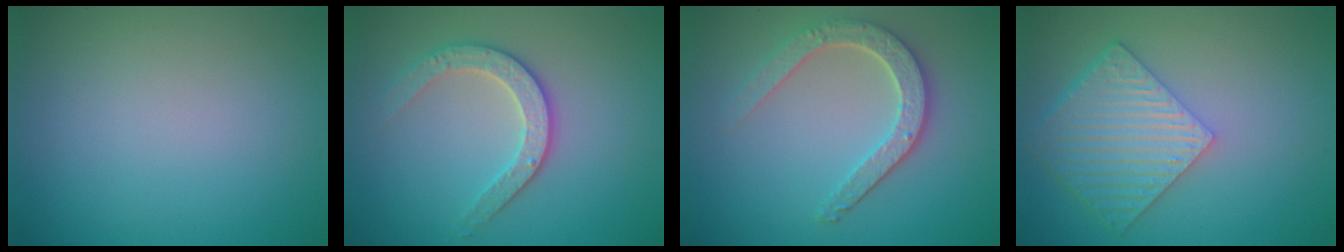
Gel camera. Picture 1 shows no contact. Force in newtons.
{"total": 2.9, "press": 2.9, "slide": 0.7}
{"total": 3.9, "press": 3.4, "slide": 2.0}
{"total": 6.0, "press": 4.4, "slide": 4.1}